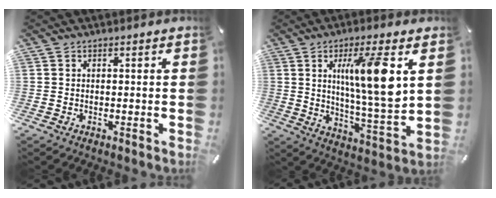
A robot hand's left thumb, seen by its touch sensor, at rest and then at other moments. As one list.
[{"total": 15.0, "force": [5.2, 2.3, 13.8], "torque": [-0.237, -0.020, 0.075]}]